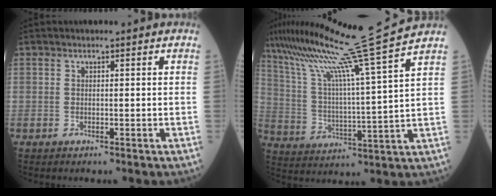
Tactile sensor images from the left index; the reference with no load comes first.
{"total": 19.4, "force": [15.9, -4.1, 10.4], "torque": [-0.182, -0.037, 0.254]}